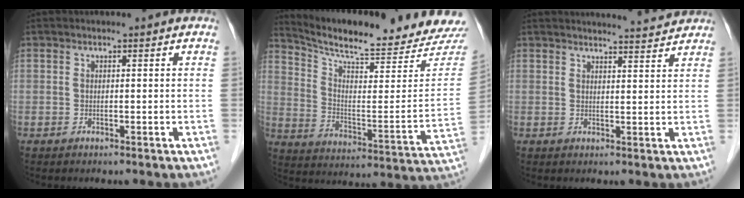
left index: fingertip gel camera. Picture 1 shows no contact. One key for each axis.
{"total": 22.4, "fx": 21.3, "fy": 1.5, "fz": 6.6, "tx": -0.115, "ty": -0.083, "tz": 0.289}
{"total": 5.9, "fx": 5.8, "fy": -0.4, "fz": 0.8, "tx": -0.019, "ty": 0.002, "tz": 0.069}